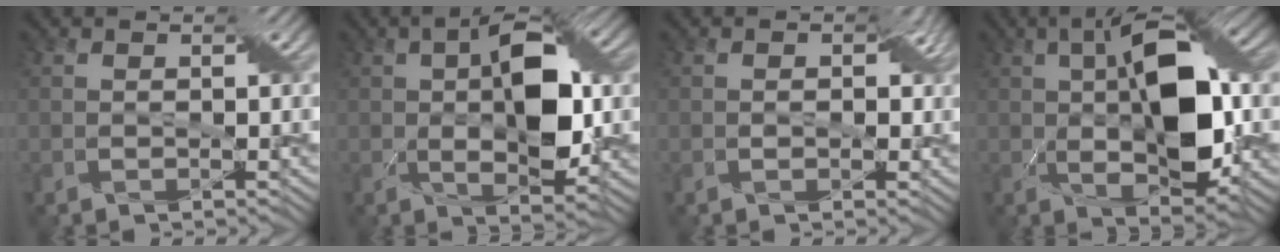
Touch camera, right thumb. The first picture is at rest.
{"total": 10.4, "force": [0.6, 4.7, 9.2], "torque": [-0.152, 0.005, 0.010]}
{"total": 2.4, "force": [0.1, 1.7, 1.7], "torque": [-0.029, -0.005, 0.000]}
{"total": 12.7, "force": [0.7, 5.3, 11.5], "torque": [-0.184, 0.007, 0.009]}